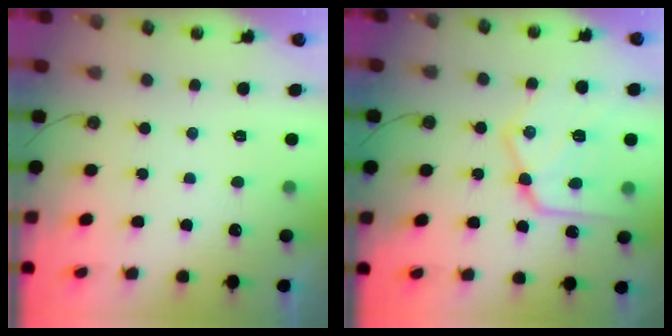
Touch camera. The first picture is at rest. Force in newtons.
{"total": 20.9, "press": 20.8, "slide": 2.2}